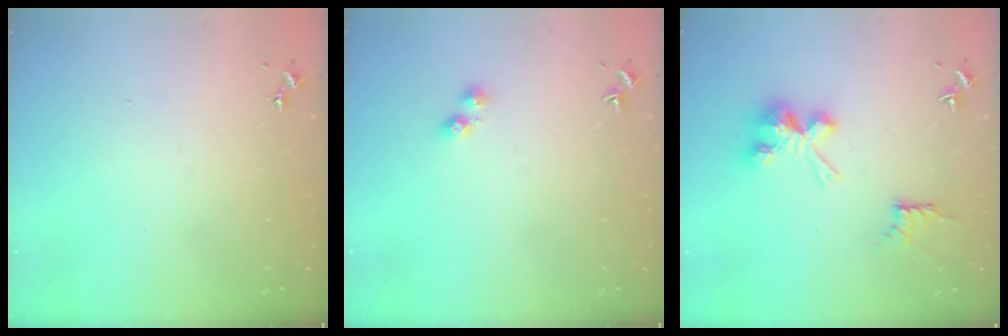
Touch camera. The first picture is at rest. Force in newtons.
{"total": 2.2, "press": 2.2, "slide": 0.6}
{"total": 10.5, "press": 10.5, "slide": 0.1}